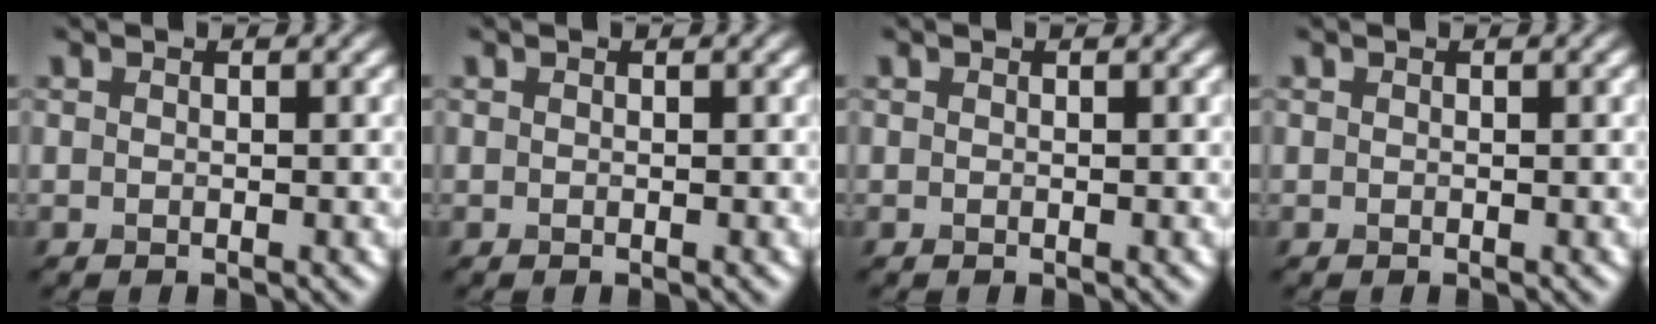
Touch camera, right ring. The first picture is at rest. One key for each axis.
{"total": 0.0}
{"total": 0.0}
{"total": 0.0}